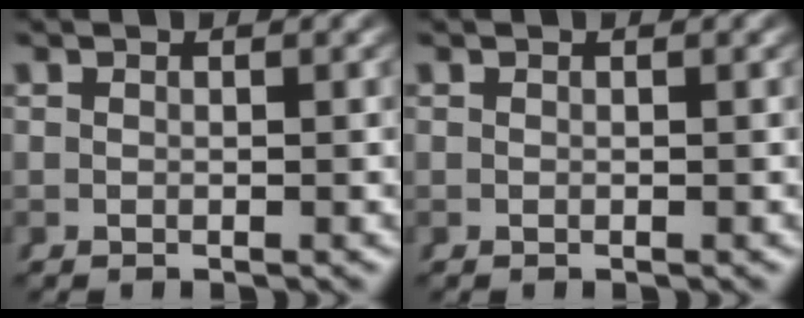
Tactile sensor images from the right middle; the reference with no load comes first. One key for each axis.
{"total": 0.0}